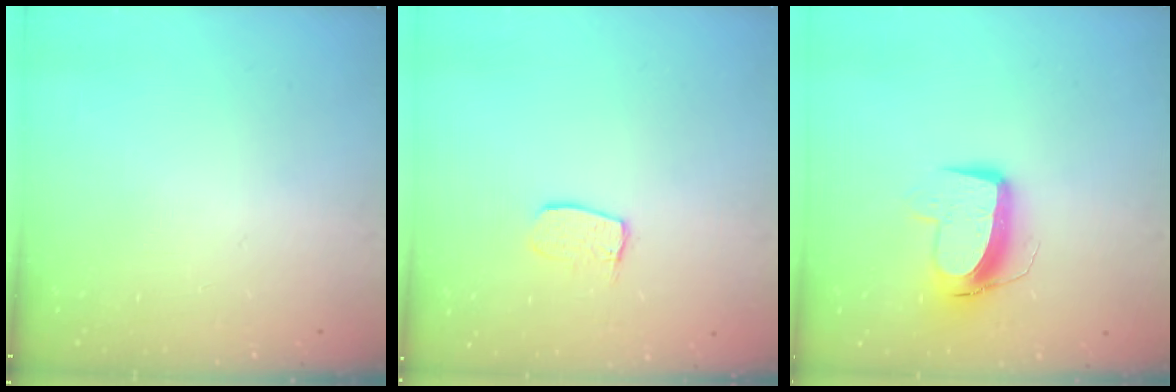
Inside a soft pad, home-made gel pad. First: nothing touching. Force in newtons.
{"total": 6.8, "press": 6.8, "slide": 0.3}
{"total": 10.6, "press": 10.5, "slide": 1.2}